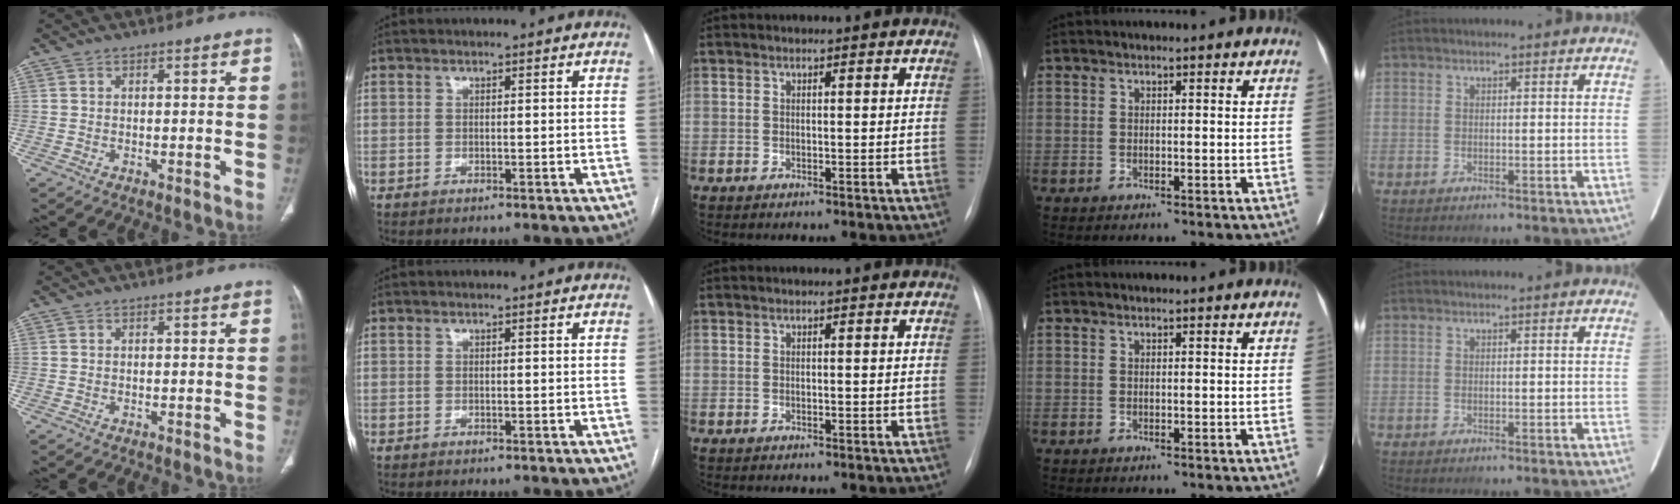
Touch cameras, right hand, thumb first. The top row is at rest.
{}